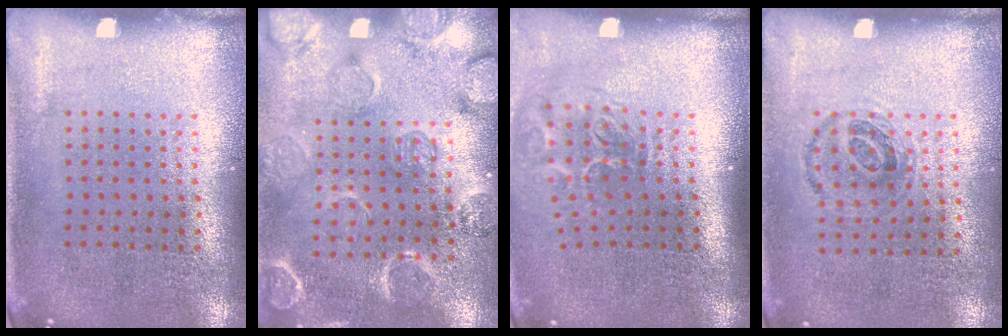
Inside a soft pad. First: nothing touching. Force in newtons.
{"total": 2.4, "press": 2.2, "slide": 0.9}
{"total": 2.1, "press": 1.3, "slide": 1.6}
{"total": 0.9, "press": 0.7, "slide": 0.5}